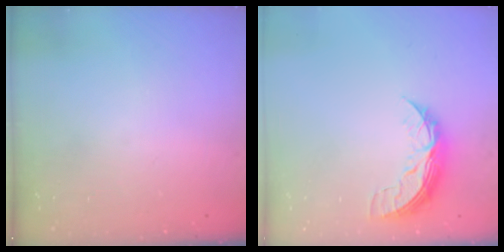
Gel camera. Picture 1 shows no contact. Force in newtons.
{"total": 8.8, "press": 8.8, "slide": 0.2}